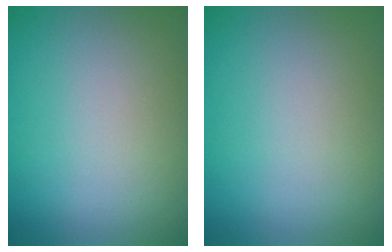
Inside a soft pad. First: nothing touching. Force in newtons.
{"total": 0.0}